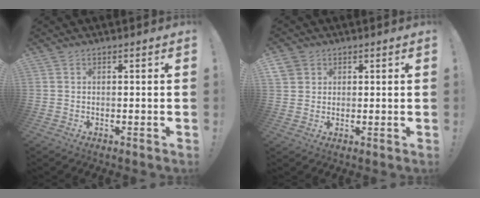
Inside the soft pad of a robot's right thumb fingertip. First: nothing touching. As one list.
[{"total": 4.0, "force": [2.3, 3.2, 0.7], "torque": [-0.008, -0.005, 0.042]}]